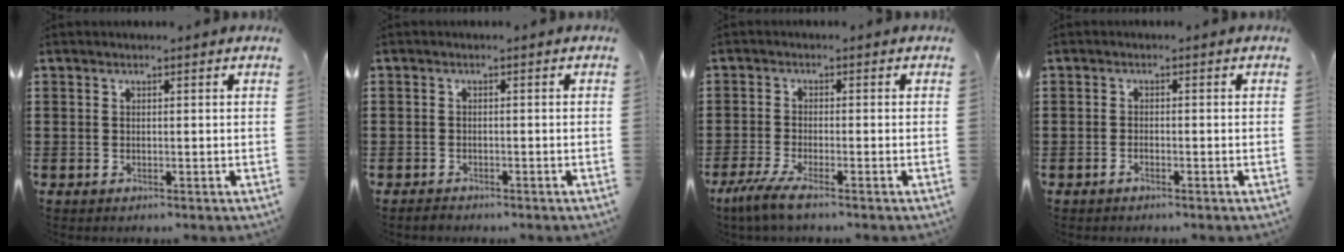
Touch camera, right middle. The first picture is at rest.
{"total": 1.3, "force": [-1.1, 0.8, -0.2], "torque": [0.002, 0.005, -0.026]}
{"total": 4.1, "force": [-3.1, 0.3, 2.6], "torque": [-0.071, -0.017, -0.066]}
{"total": 0.9, "force": [-0.8, 0.1, 0.5], "torque": [-0.011, -0.003, -0.015]}